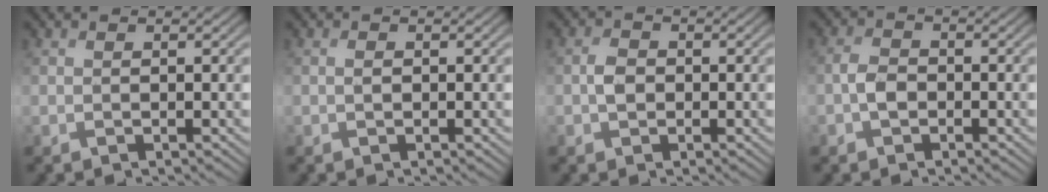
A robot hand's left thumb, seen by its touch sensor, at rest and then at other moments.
{"total": 0.5, "force": [0.0, 0.3, 0.4], "torque": [-0.010, 0.000, 0.000]}
{"total": 2.0, "force": [-0.4, 1.5, 1.2], "torque": [-0.027, 0.001, -0.013]}
{"total": 2.4, "force": [-1.0, 1.6, 1.5], "torque": [-0.032, 0.005, -0.026]}